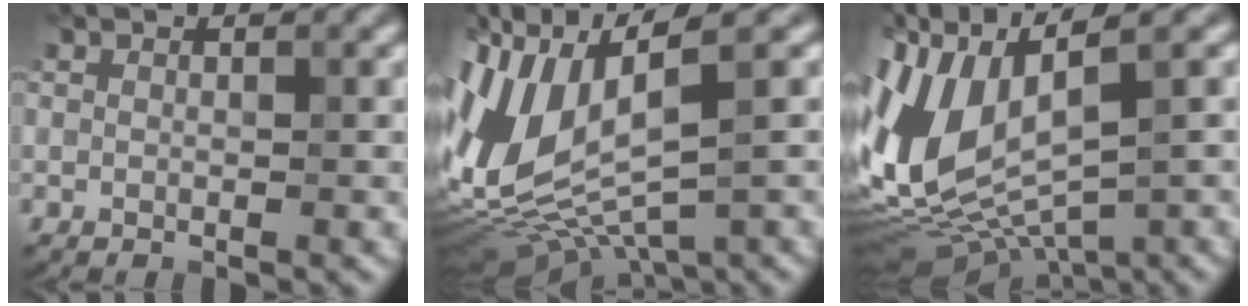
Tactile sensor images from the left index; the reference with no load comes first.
{"total": 11.6, "force": [1.0, 5.2, 10.4], "torque": [-0.233, -0.006, 0.027]}
{"total": 12.4, "force": [1.2, 5.7, 11.0], "torque": [-0.255, -0.005, 0.040]}